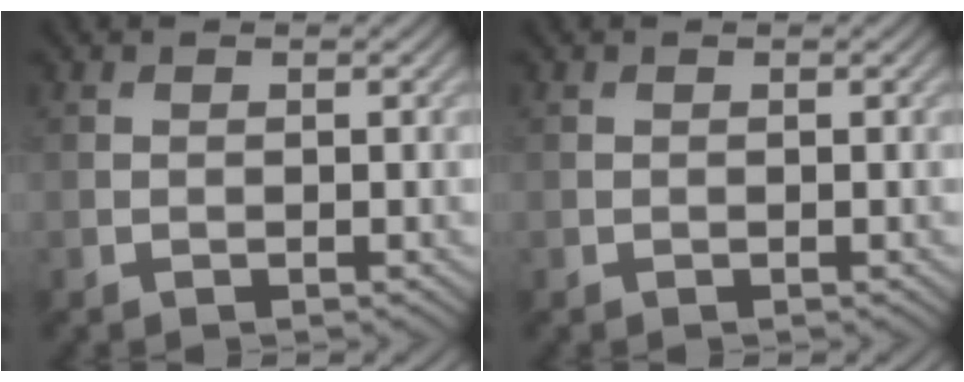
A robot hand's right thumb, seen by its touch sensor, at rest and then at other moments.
{"total": 0.0}